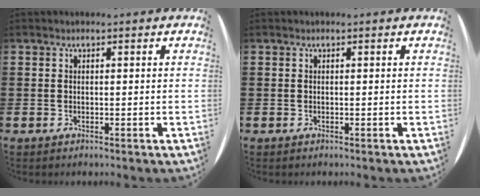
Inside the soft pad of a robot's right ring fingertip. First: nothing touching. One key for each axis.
{"total": 0.0}